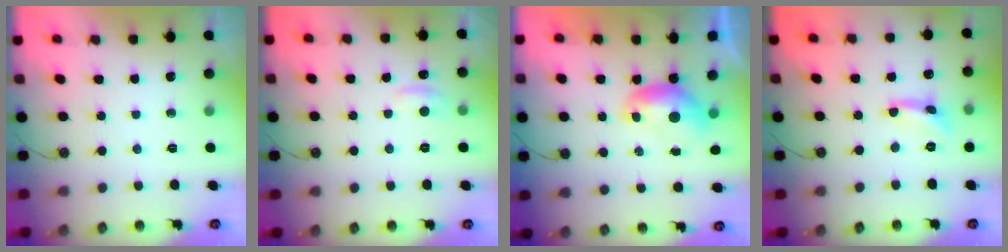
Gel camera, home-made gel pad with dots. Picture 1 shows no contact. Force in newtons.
{"total": 0.9, "press": 0.0, "slide": 0.9}
{"total": 0.0}
{"total": 1.5, "press": 1.4, "slide": 0.3}